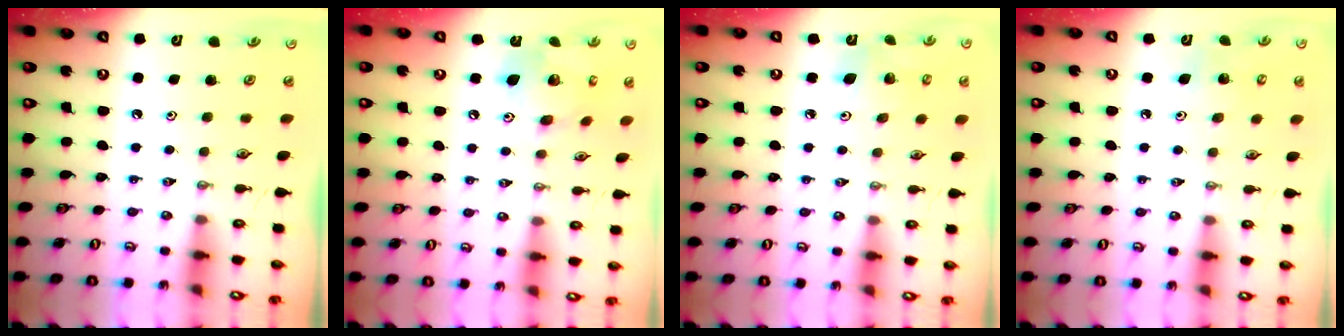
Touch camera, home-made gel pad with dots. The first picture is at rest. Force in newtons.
{"total": 13.7, "press": 13.7, "slide": 1.4}
{"total": 5.8, "press": 5.6, "slide": 1.6}
{"total": 5.2, "press": 5.1, "slide": 0.4}